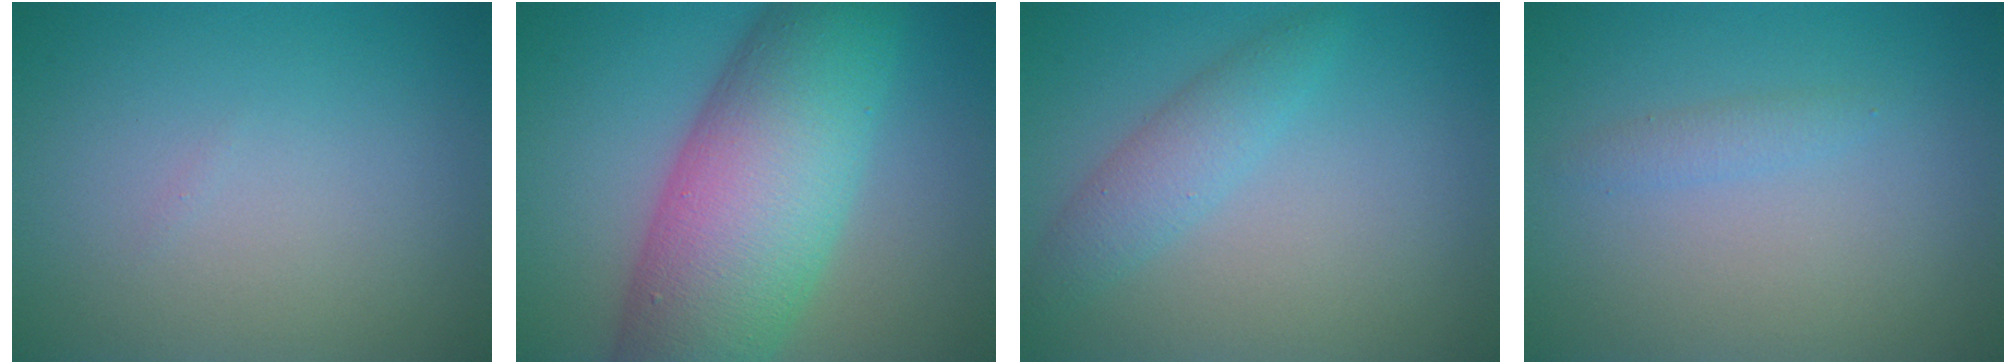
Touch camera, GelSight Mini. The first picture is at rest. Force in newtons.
{"total": 12.8, "press": 12.8, "slide": 0.3}
{"total": 2.6, "press": 2.6, "slide": 0.0}
{"total": 1.0, "press": 1.0, "slide": 0.0}